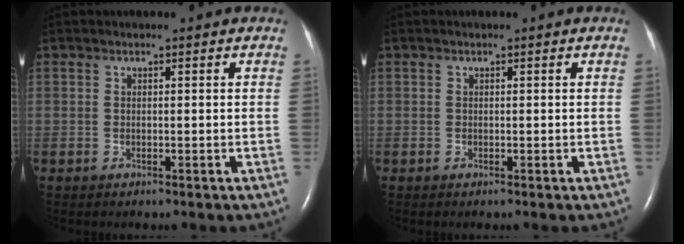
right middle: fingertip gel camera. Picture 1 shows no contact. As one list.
[{"total": 0.0}]